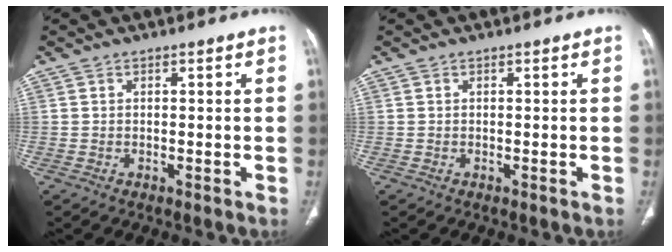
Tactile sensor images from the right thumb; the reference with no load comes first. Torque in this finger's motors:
{"motor_torque": [0.00, 0.00, 0.00, 0.00, 0.00]}